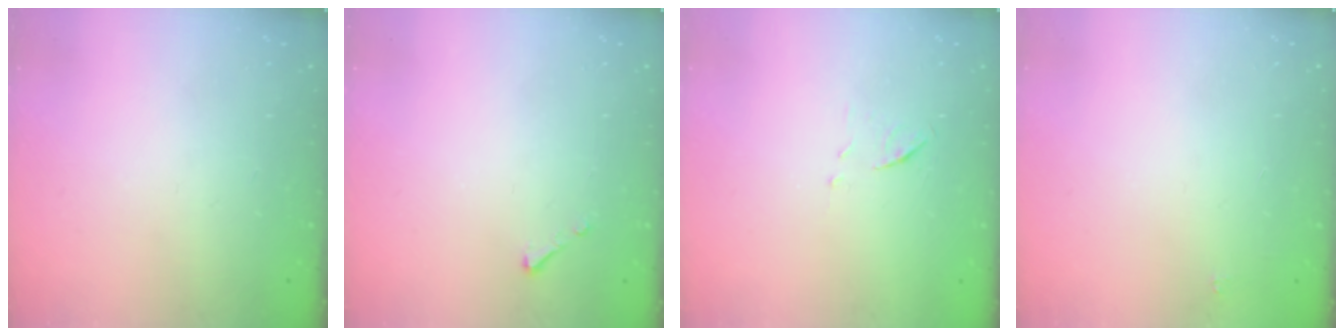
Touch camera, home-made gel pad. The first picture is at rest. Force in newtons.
{"total": 2.5, "press": 2.5, "slide": 0.3}
{"total": 6.3, "press": 6.3, "slide": 0.6}
{"total": 1.8, "press": 1.7, "slide": 0.1}